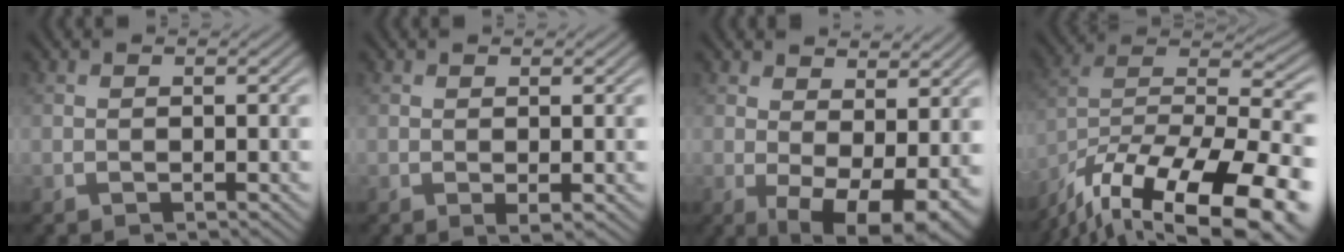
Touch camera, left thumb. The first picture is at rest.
{"total": 0.8, "force": [0.2, 0.1, 0.8], "torque": [-0.015, -0.003, 0.002]}
{"total": 8.1, "force": [0.3, 4.0, 7.1], "torque": [-0.102, -0.016, 0.018]}
{"total": 19.2, "force": [-13.5, 6.7, 11.9], "torque": [-0.189, -0.020, -0.200]}